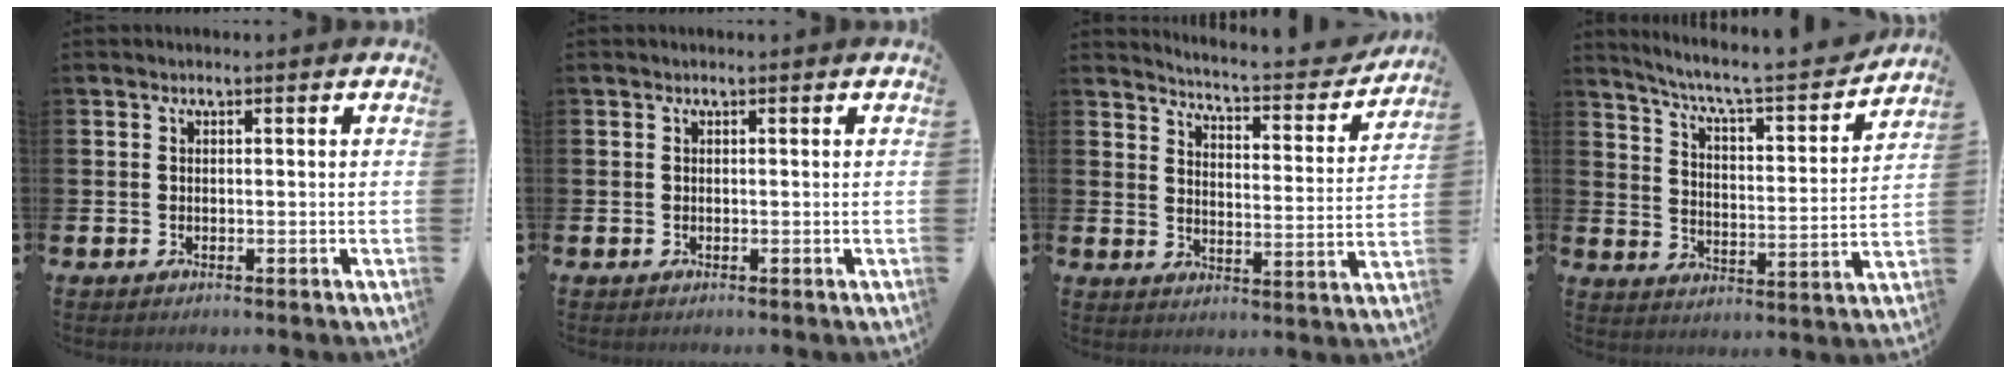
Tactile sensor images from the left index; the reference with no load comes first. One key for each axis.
{"total": 0.0}
{"total": 4.8, "fx": 4.7, "fy": 0.2, "fz": 0.9, "tx": -0.035, "ty": -0.044, "tz": 0.072}
{"total": 7.0, "fx": 6.3, "fy": 0.7, "fz": 2.9, "tx": -0.078, "ty": -0.051, "tz": 0.100}